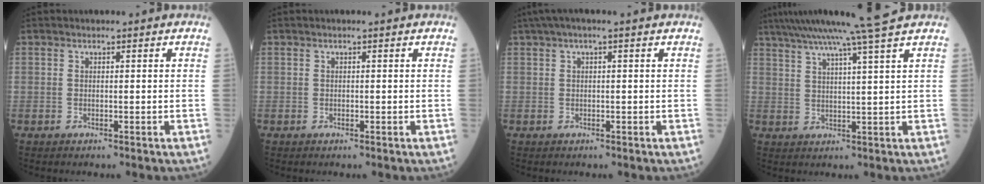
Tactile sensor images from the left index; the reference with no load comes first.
{"total": 0.0}
{"total": 3.7, "force": [2.3, 0.1, 2.8], "torque": [-0.055, 0.035, 0.039]}
{"total": 12.4, "force": [9.9, -2.1, 7.2], "torque": [-0.120, 0.008, 0.141]}